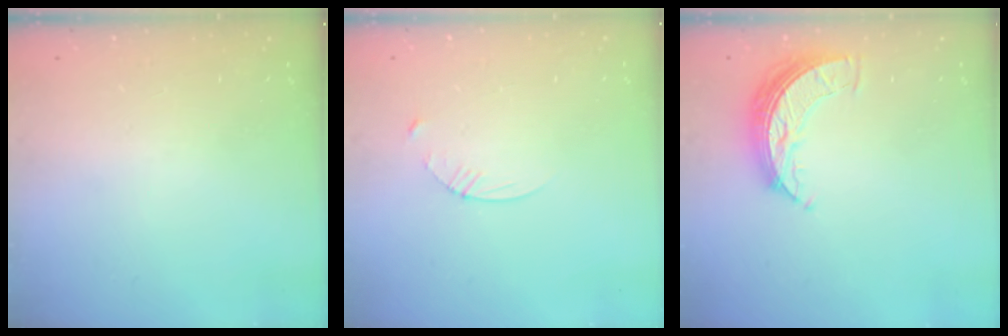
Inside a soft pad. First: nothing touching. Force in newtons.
{"total": 3.8, "press": 3.8, "slide": 0.5}
{"total": 7.8, "press": 7.8, "slide": 0.6}